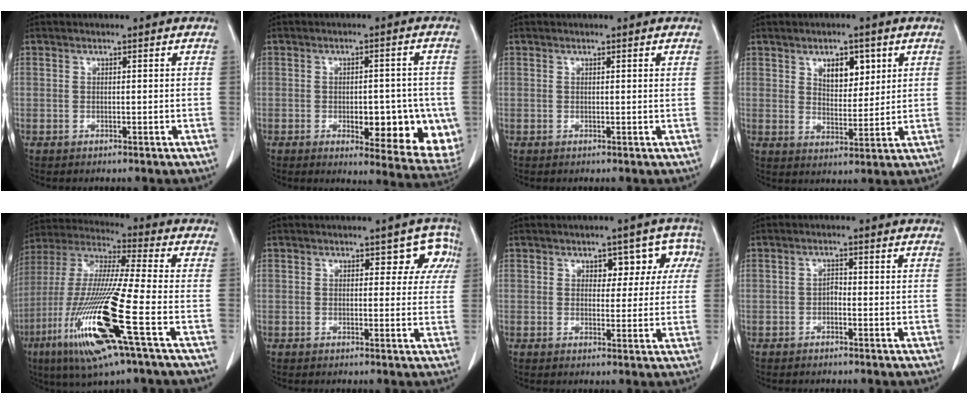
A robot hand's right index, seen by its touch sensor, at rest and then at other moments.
{"total": 13.4, "force": [-3.2, 4.8, 12.2], "torque": [-0.109, -0.001, -0.024]}
{"total": 0.5, "force": [0.5, -0.1, 0.2], "torque": [-0.010, -0.005, 0.007]}
{"total": 6.1, "force": [2.9, 3.2, 4.4], "torque": [-0.066, -0.002, 0.052]}
{"total": 20.1, "force": [-7.7, 0.5, 18.6], "torque": [-0.408, -0.036, -0.151]}
{"total": 4.5, "force": [2.2, 2.9, 2.6], "torque": [0.003, 0.009, 0.018]}
{"total": 5.6, "force": [2.1, 3.8, 3.6], "torque": [-0.017, 0.023, 0.022]}
{"total": 1.1, "force": [-0.4, 0.6, 0.8], "torque": [-0.009, 0.005, -0.009]}